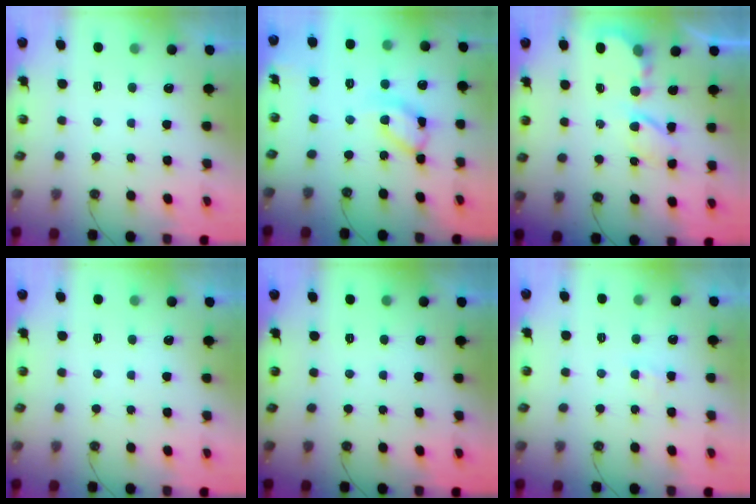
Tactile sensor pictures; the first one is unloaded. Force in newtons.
{"total": 10.7, "press": 10.7, "slide": 1.0}
{"total": 6.1, "press": 6.0, "slide": 0.6}
{"total": 0.0}
{"total": 0.0}
{"total": 2.8, "press": 2.8, "slide": 0.4}